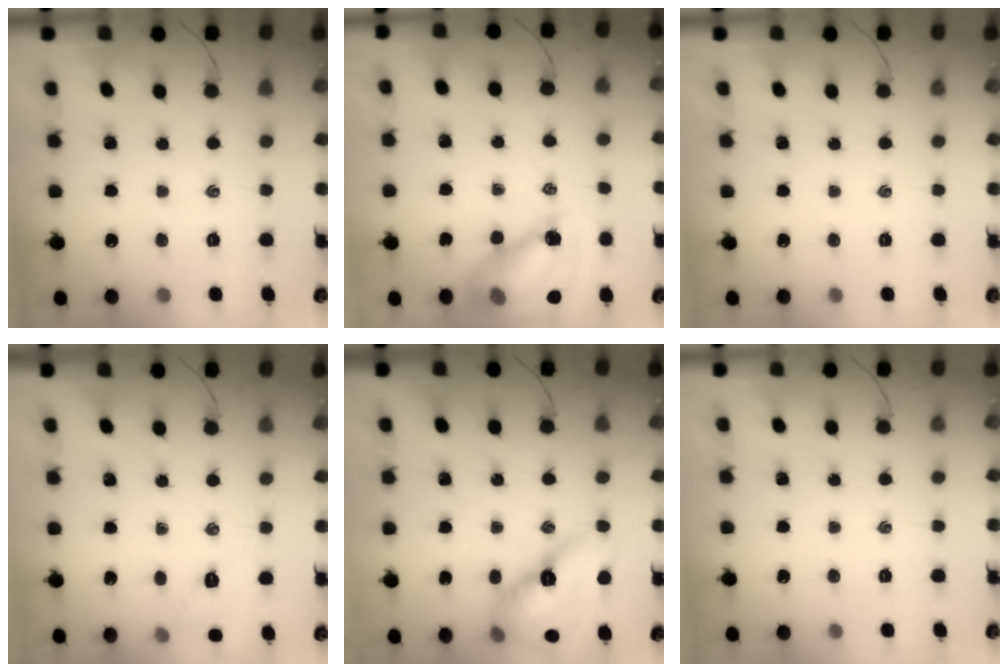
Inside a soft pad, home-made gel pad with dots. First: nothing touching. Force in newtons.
{"total": 13.8, "press": 13.2, "slide": 4.1}
{"total": 0.0}
{"total": 5.4, "press": 5.3, "slide": 1.4}
{"total": 12.9, "press": 12.4, "slide": 3.7}
{"total": 0.0}